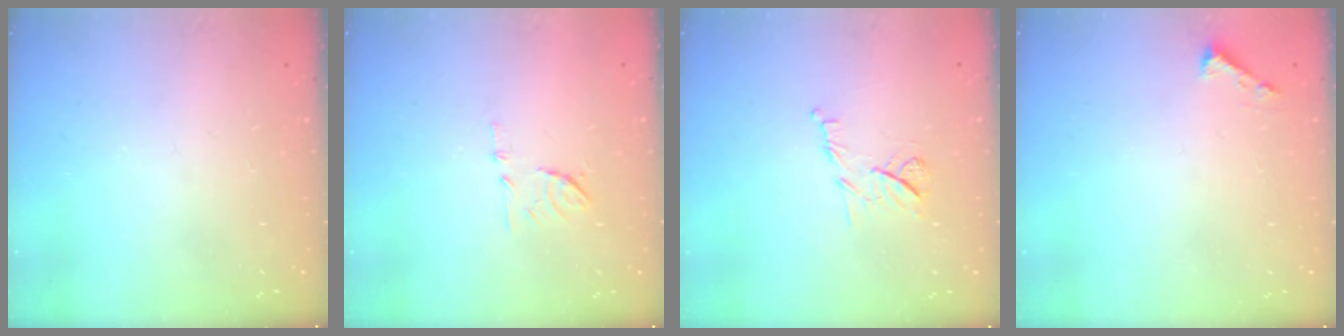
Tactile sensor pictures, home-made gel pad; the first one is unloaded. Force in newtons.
{"total": 7.5, "press": 7.5, "slide": 0.8}
{"total": 7.1, "press": 7.0, "slide": 1.0}
{"total": 1.6, "press": 1.6, "slide": 0.1}